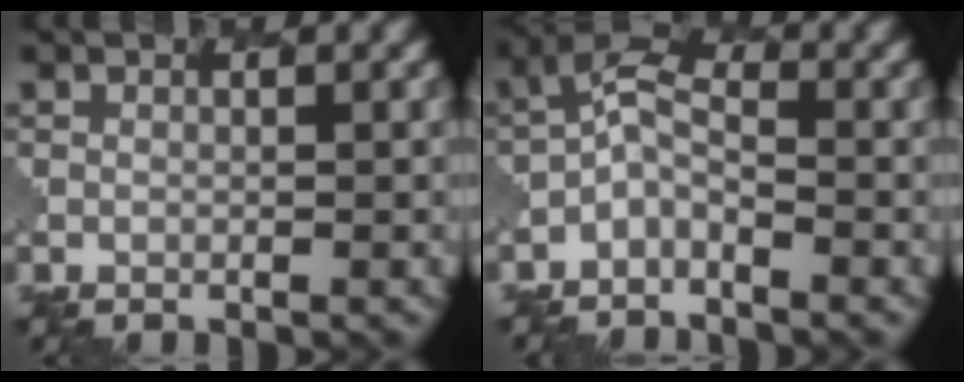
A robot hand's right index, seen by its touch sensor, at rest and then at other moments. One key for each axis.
{"total": 2.7, "fx": -1.5, "fy": 1.3, "fz": 1.8, "tx": -0.036, "ty": 0.010, "tz": -0.036}